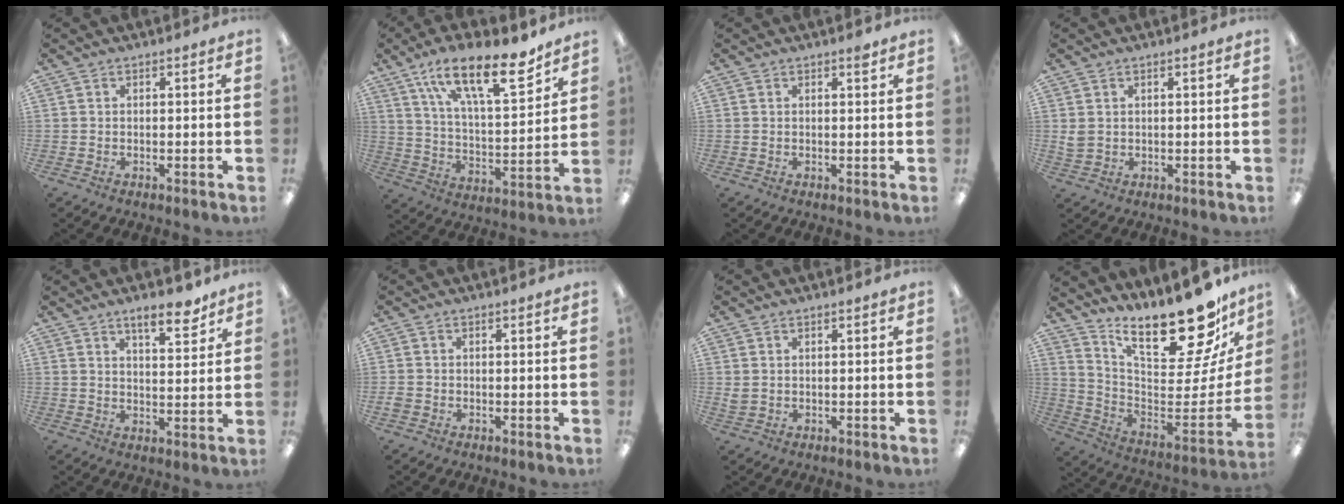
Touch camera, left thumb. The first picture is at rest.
{"total": 20.6, "force": [13.6, 7.4, 13.7], "torque": [-0.222, -0.067, 0.225]}
{"total": 1.9, "force": [1.4, 0.5, 1.3], "torque": [-0.011, -0.005, 0.021]}
{"total": 2.2, "force": [0.9, 1.5, 1.2], "torque": [-0.026, 0.003, 0.016]}
{"total": 8.0, "force": [5.9, 2.8, 4.7], "torque": [-0.059, -0.035, 0.097]}
{"total": 1.3, "force": [-0.4, 1.1, 0.6], "torque": [-0.011, 0.004, -0.008]}
{"total": 1.5, "force": [0.7, 1.0, 0.9], "torque": [-0.020, 0.003, 0.012]}
{"total": 23.9, "force": [18.1, 7.9, 13.4], "torque": [-0.169, -0.145, 0.301]}